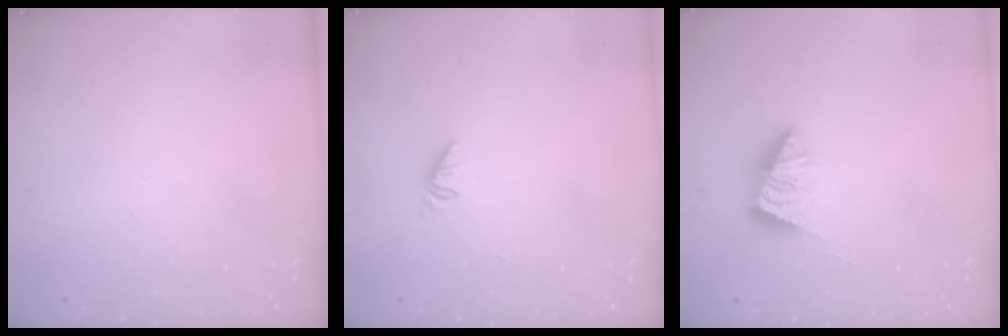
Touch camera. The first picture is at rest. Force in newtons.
{"total": 1.0, "press": 1.0, "slide": 0.3}
{"total": 4.2, "press": 4.2, "slide": 0.3}